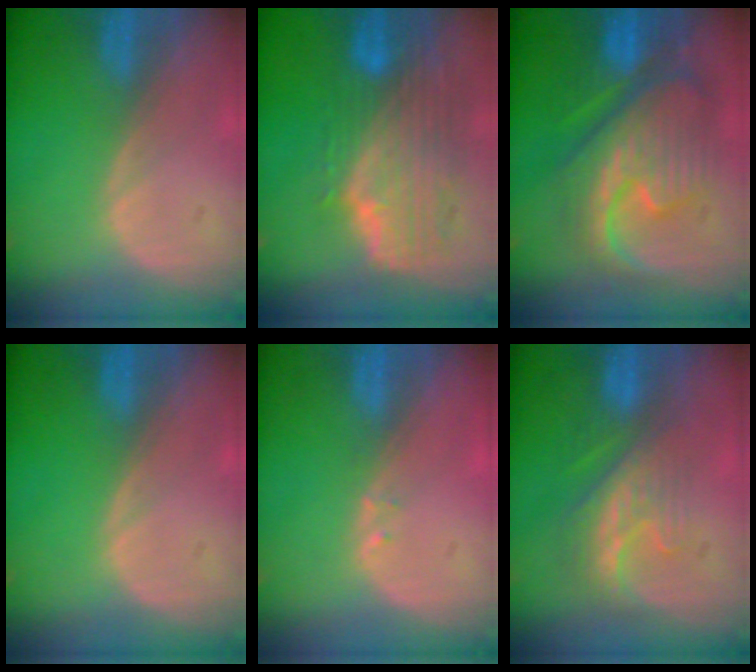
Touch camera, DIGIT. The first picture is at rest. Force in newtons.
{"total": 10.3, "press": 9.0, "slide": 5.1}
{"total": 12.4, "press": 12.3, "slide": 1.3}
{"total": 0.0}
{"total": 0.6, "press": 0.6, "slide": 0.2}
{"total": 8.4, "press": 7.2, "slide": 4.3}